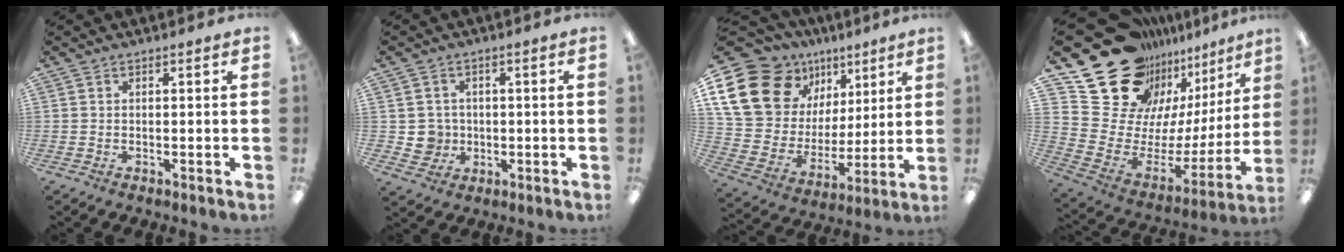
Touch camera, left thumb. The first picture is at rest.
{"total": 4.8, "force": [-0.1, 4.8, 0.7], "torque": [-0.015, 0.010, 0.002]}
{"total": 21.0, "force": [11.3, 14.7, 9.9], "torque": [-0.207, -0.064, 0.222]}
{"total": 25.0, "force": [18.1, 14.8, 9.0], "torque": [-0.138, -0.137, 0.361]}